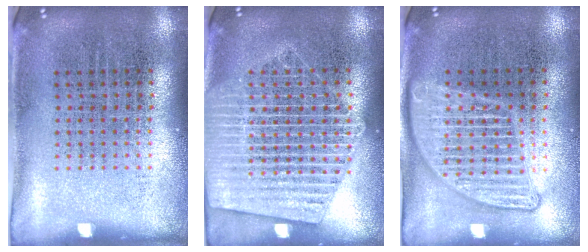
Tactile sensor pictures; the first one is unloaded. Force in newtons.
{"total": 2.3, "press": 2.2, "slide": 0.2}
{"total": 3.0, "press": 3.0, "slide": 0.3}